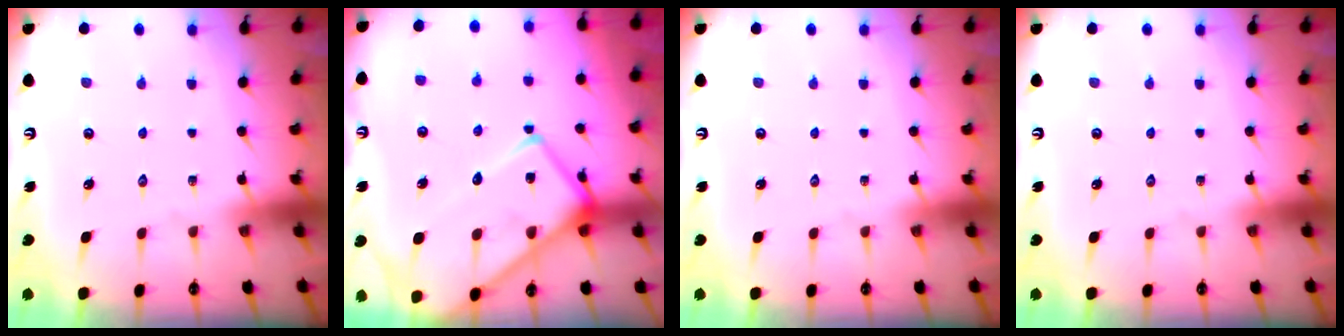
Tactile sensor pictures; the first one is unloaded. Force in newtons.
{"total": 17.8, "press": 17.7, "slide": 1.6}
{"total": 0.0}
{"total": 0.0}